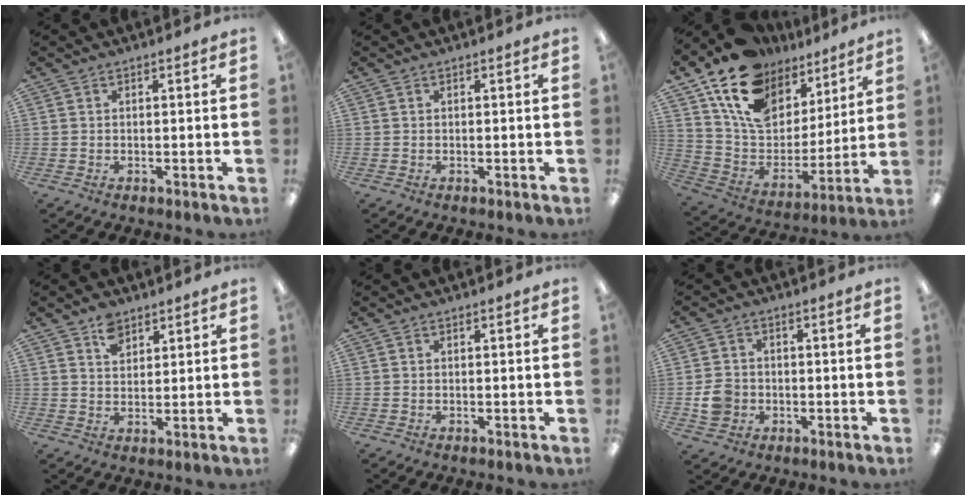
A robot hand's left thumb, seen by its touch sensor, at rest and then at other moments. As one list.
[{"total": 0.0}, {"total": 17.8, "force": [11.4, 11.2, 7.8], "torque": [-0.150, -0.062, 0.211]}, {"total": 5.3, "force": [3.8, 3.2, 1.9], "torque": [-0.026, -0.014, 0.068]}, {"total": 0.0}, {"total": 5.4, "force": [-1.3, 4.8, 2.2], "torque": [-0.035, 0.007, -0.022]}]